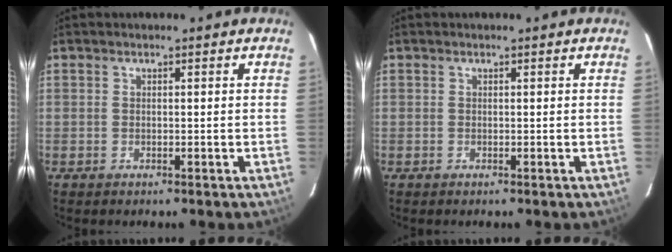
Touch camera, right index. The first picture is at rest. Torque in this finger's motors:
{"motor_torque": [0.21, 0.17, -0.01, 0.01]}